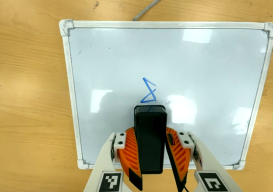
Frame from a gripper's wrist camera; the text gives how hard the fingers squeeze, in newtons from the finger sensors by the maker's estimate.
{"total": 10.8, "left": 9.8, "right": 11.7}